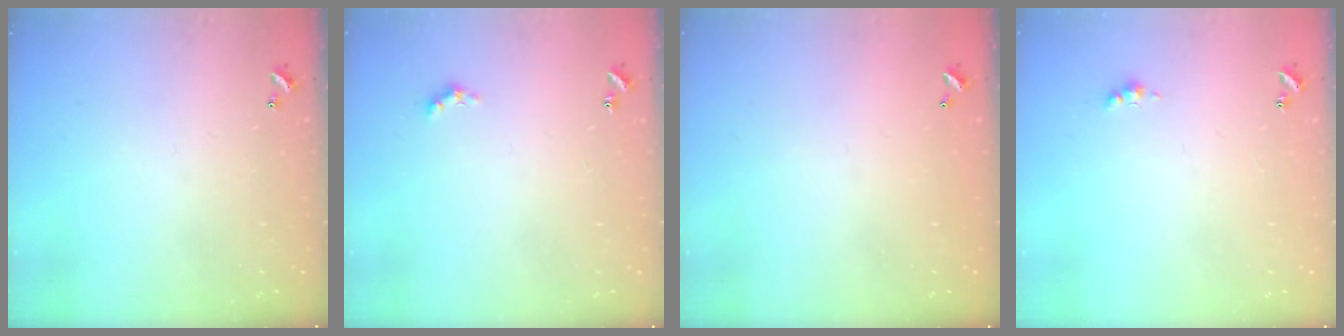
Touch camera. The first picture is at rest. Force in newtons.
{"total": 2.4, "press": 2.3, "slide": 0.6}
{"total": 2.8, "press": 2.8, "slide": 0.1}
{"total": 2.0, "press": 1.9, "slide": 0.5}